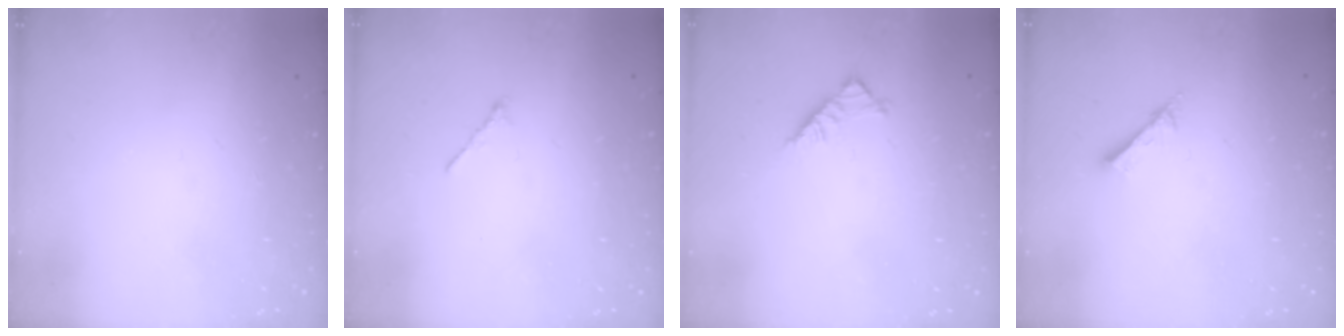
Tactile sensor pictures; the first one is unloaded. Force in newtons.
{"total": 0.8, "press": 0.7, "slide": 0.4}
{"total": 4.7, "press": 4.7, "slide": 0.9}
{"total": 3.7, "press": 3.7, "slide": 0.3}